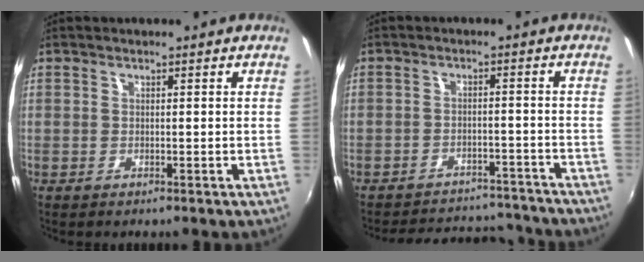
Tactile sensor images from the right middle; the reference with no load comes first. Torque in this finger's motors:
{"motor_torque": [0.69, -1.44, -0.05, 0.01]}